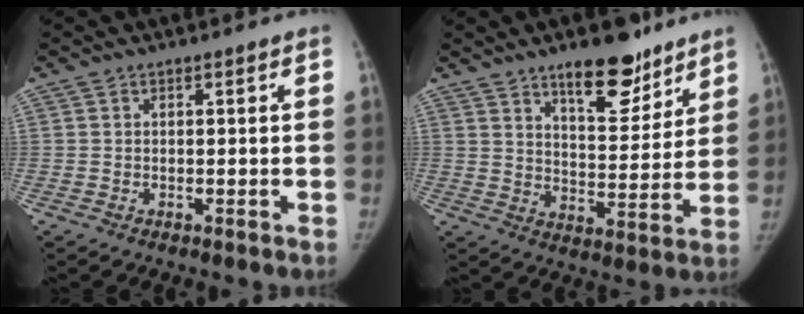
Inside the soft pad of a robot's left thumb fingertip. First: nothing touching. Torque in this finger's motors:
{"motor_torque": [1.37, 0.38, 0.93, -1.01, 0.26]}